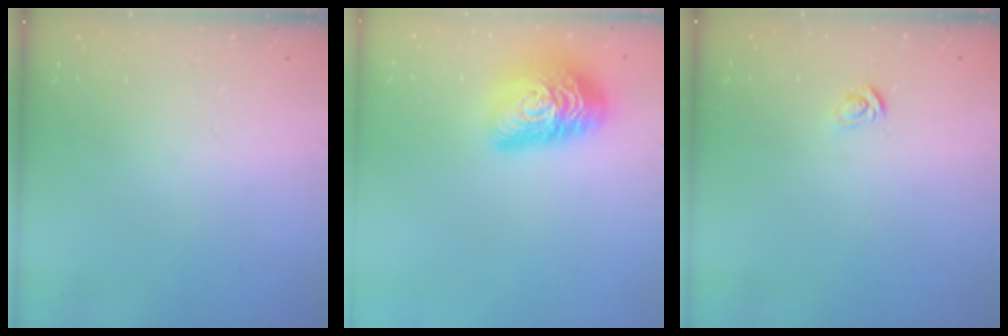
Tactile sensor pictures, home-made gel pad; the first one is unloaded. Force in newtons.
{"total": 17.6, "press": 17.6, "slide": 0.9}
{"total": 2.6, "press": 2.6, "slide": 0.2}